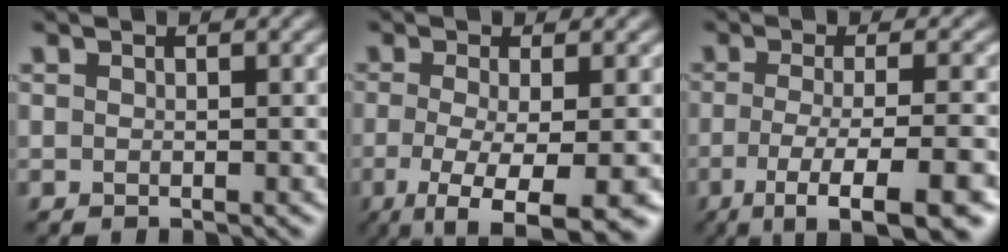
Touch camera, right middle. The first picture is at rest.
{"total": 7.3, "force": [-3.2, 1.8, 6.2], "torque": [-0.099, -0.014, -0.053]}
{"total": 8.8, "force": [-4.2, 2.3, 7.3], "torque": [-0.099, -0.007, -0.065]}